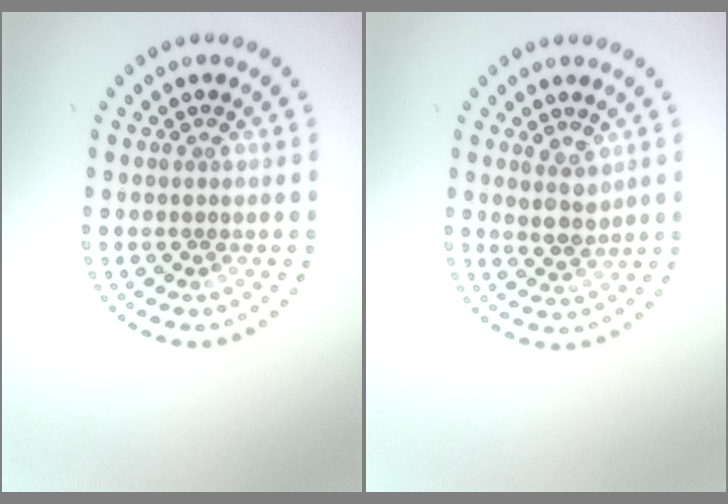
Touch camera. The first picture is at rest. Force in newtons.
{"total": 2.2, "press": 2.1, "slide": 0.8}